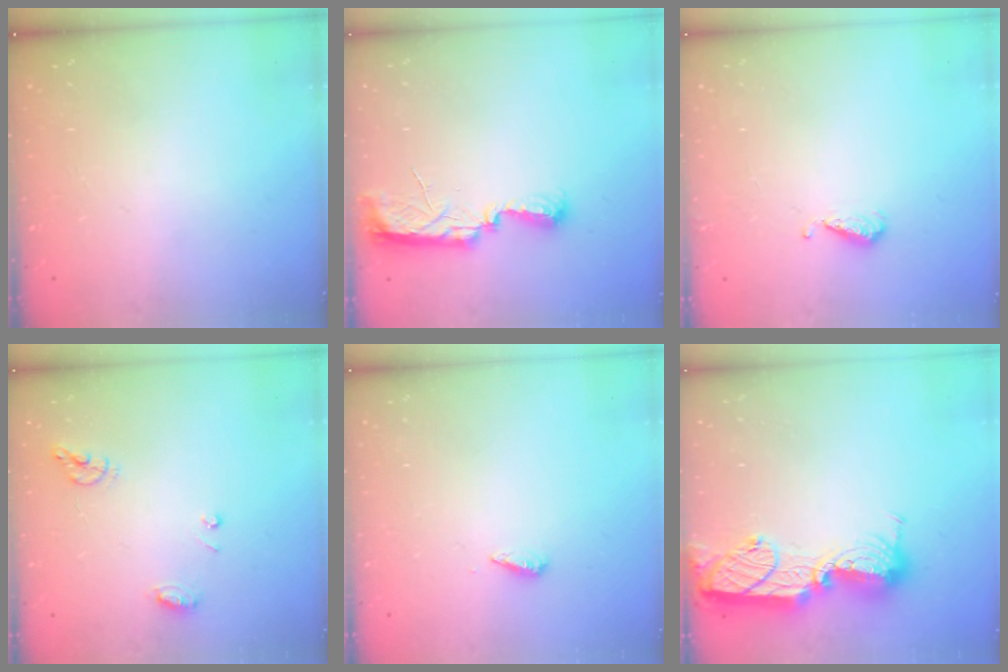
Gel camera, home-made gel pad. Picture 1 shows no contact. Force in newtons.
{"total": 8.5, "press": 8.3, "slide": 2.0}
{"total": 4.8, "press": 4.7, "slide": 0.9}
{"total": 7.5, "press": 7.4, "slide": 0.9}
{"total": 2.9, "press": 2.9, "slide": 0.3}
{"total": 14.9, "press": 14.9, "slide": 0.9}